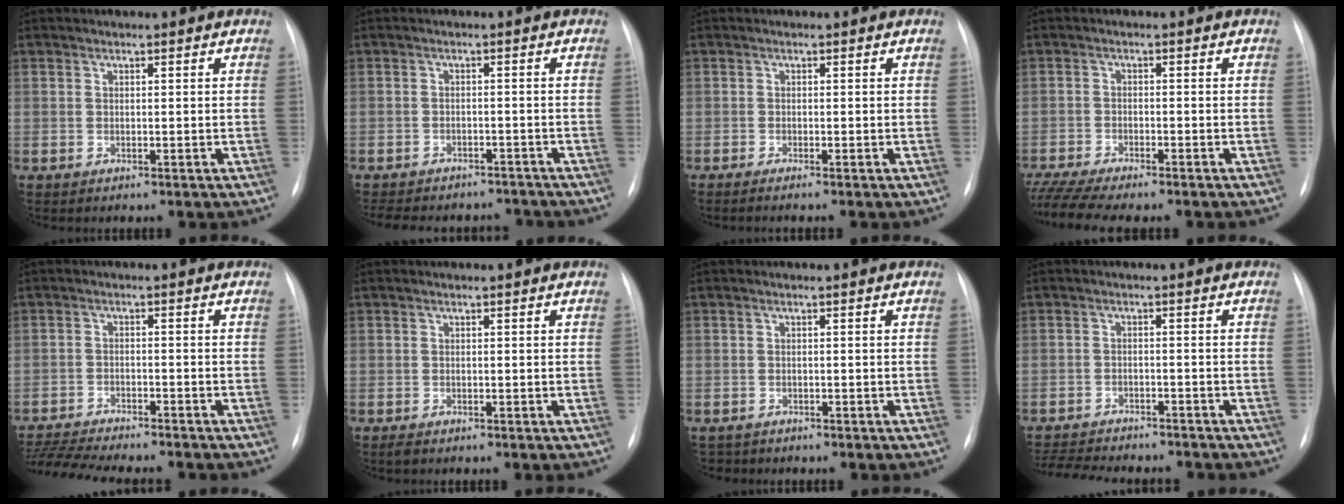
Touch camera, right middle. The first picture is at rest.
{"total": 13.8, "force": [-12.2, 5.2, 3.9], "torque": [-0.086, 0.010, -0.146]}
{"total": 1.5, "force": [-1.2, -0.3, 0.8], "torque": [-0.012, 0.002, -0.017]}
{"total": 9.9, "force": [-8.6, 1.0, 4.7], "torque": [-0.077, -0.009, -0.134]}
{"total": 14.4, "force": [-13.2, 1.6, 5.7], "torque": [-0.112, -0.010, -0.197]}
{"total": 0.7, "force": [-0.6, 0.2, 0.4], "torque": [-0.010, -0.002, -0.008]}
{"total": 1.5, "force": [-1.3, 0.7, -0.3], "torque": [0.002, -0.001, -0.018]}
{"total": 12.9, "force": [-11.8, 2.7, 4.4], "torque": [-0.089, -0.003, -0.161]}